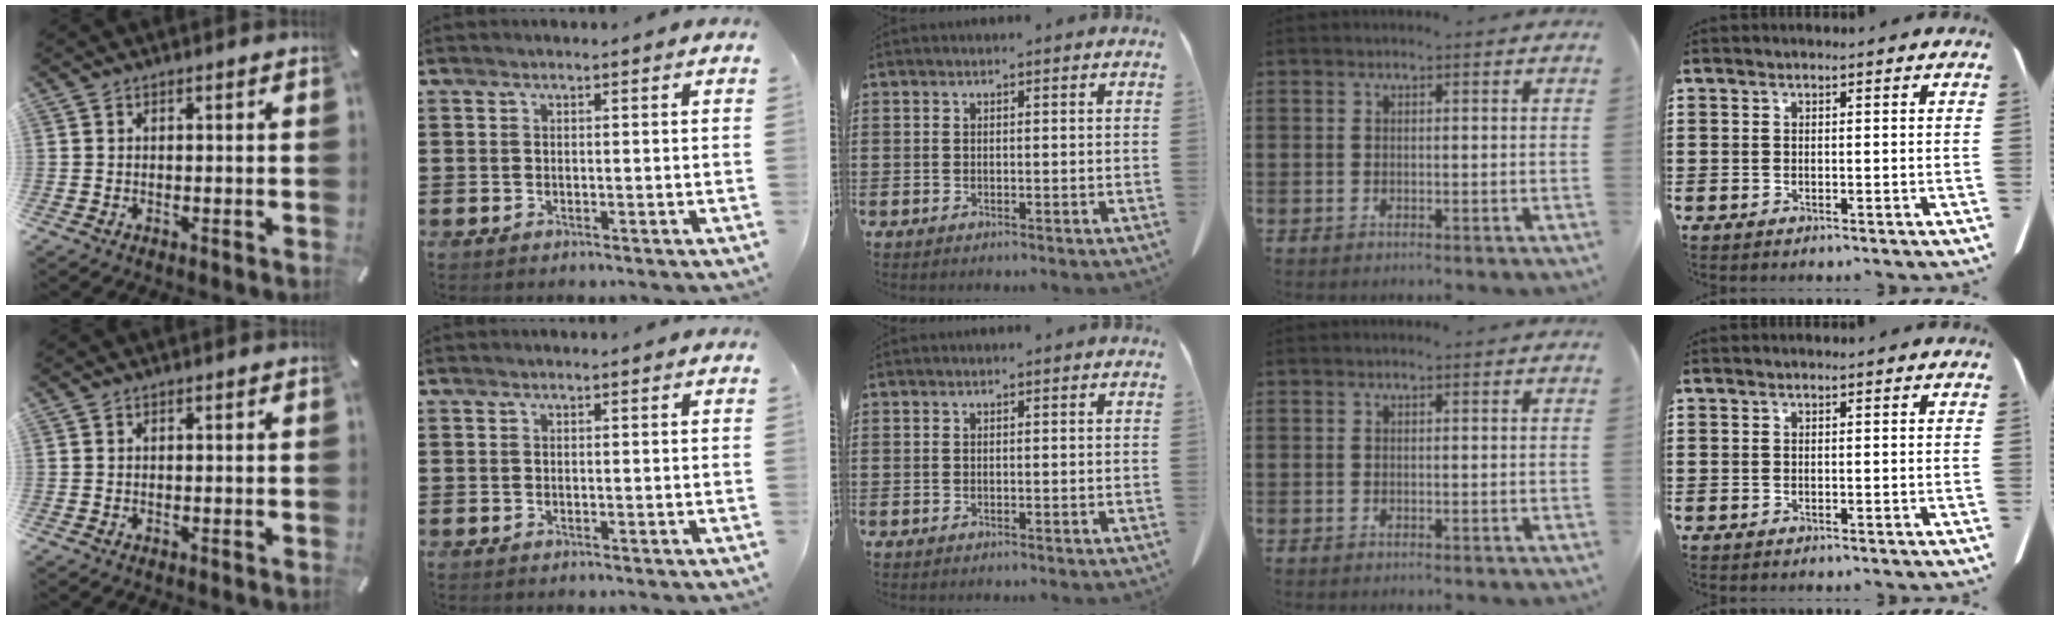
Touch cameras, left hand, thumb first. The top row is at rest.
{}